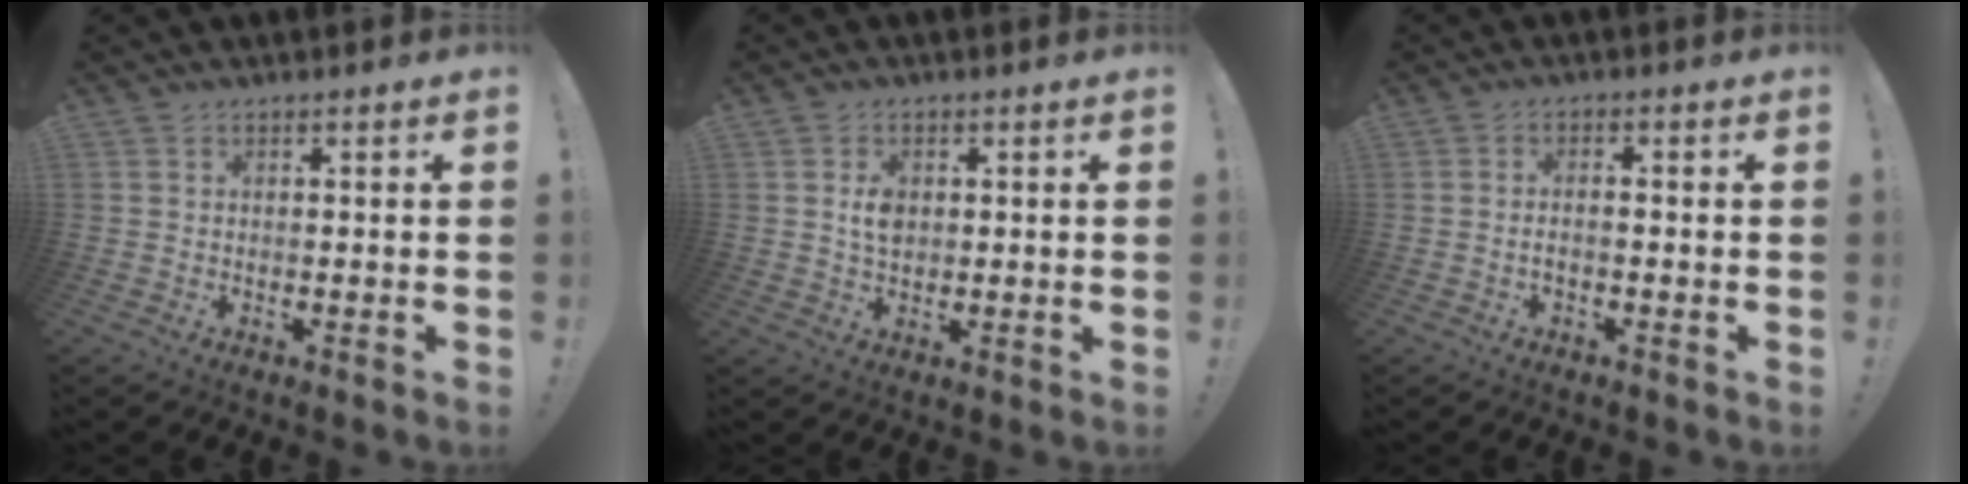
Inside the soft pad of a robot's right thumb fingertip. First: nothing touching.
{"total": 3.9, "force": [0.4, 2.5, 3.0], "torque": [-0.040, -0.002, 0.004]}
{"total": 1.9, "force": [-0.8, 0.2, 1.7], "torque": [-0.030, 0.002, -0.015]}